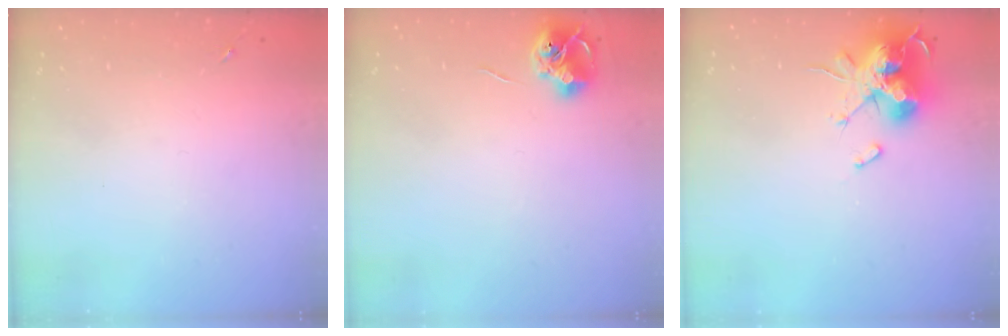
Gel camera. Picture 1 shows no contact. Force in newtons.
{"total": 7.3, "press": 7.3, "slide": 0.6}
{"total": 16.7, "press": 16.7, "slide": 0.1}